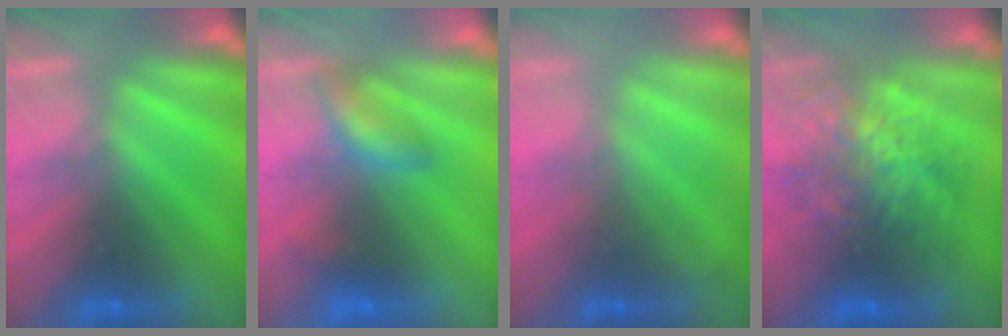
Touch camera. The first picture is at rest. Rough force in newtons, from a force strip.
{"total": 2.4}
{"total": 2.2}
{"total": 7.1}